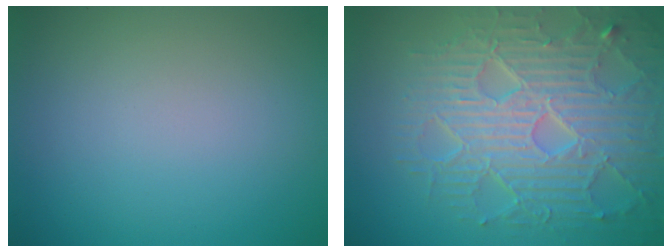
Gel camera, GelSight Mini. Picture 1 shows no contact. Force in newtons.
{"total": 8.7, "press": 6.2, "slide": 6.1}